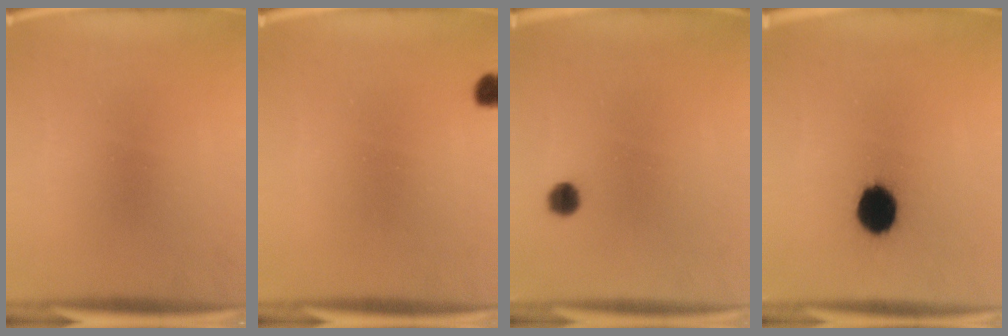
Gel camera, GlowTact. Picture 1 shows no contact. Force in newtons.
{"total": 1.8}
{"total": 2.6}
{"total": 10.5}